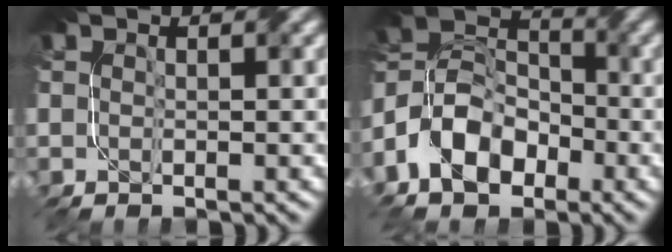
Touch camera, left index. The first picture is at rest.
{"total": 8.0, "force": [-4.2, 5.3, 4.2], "torque": [-0.081, 0.006, -0.097]}